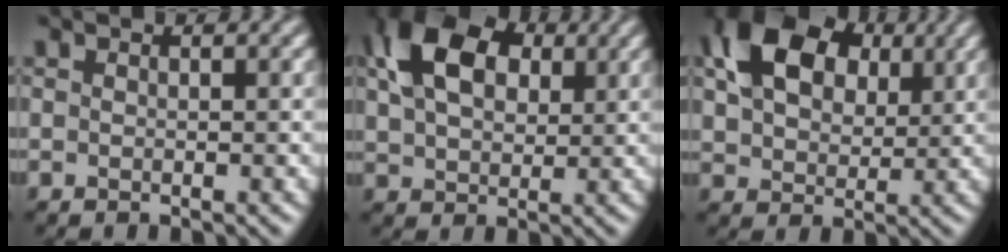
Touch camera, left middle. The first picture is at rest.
{"total": 9.5, "force": [3.7, 6.0, 6.3], "torque": [-0.135, 0.024, 0.062]}
{"total": 11.2, "force": [4.5, 7.4, 7.1], "torque": [-0.144, 0.028, 0.070]}